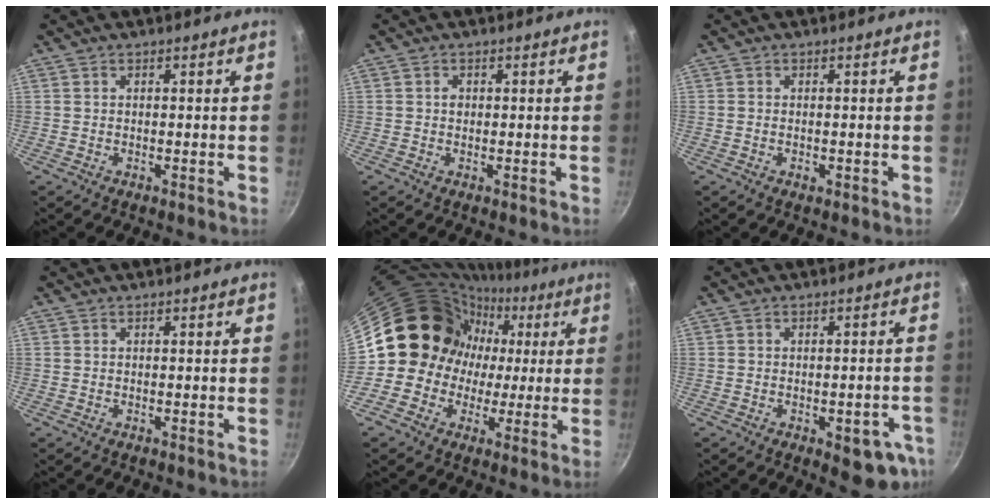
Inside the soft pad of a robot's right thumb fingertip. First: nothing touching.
{"total": 1.1, "force": [0.2, 0.9, 0.5], "torque": [-0.006, 0.002, 0.002]}
{"total": 1.0, "force": [-0.3, 0.6, 0.6], "torque": [-0.010, 0.000, -0.007]}
{"total": 0.0}
{"total": 14.9, "force": [0.9, 14.1, 4.8], "torque": [-0.017, 0.030, -0.001]}
{"total": 8.9, "force": [-3.4, 4.2, 7.0], "torque": [-0.047, 0.014, -0.039]}